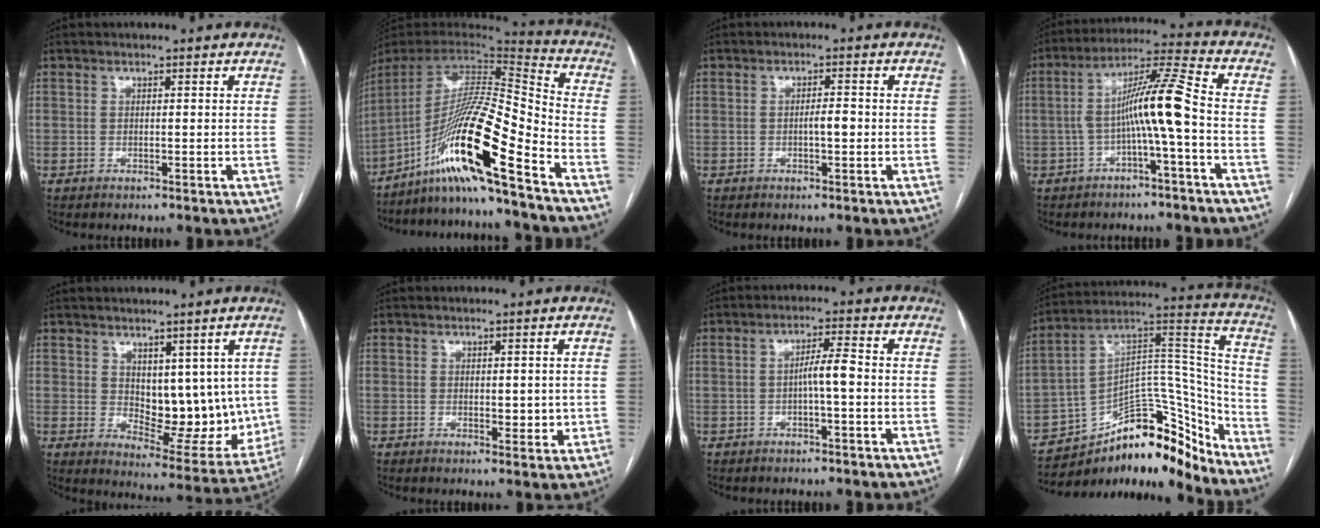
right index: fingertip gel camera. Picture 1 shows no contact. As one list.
[{"total": 19.5, "force": [-12.4, -1.4, 14.9], "torque": [-0.295, -0.009, -0.231]}, {"total": 2.1, "force": [-0.4, 0.5, 2.0], "torque": [-0.033, 0.003, -0.008]}, {"total": 9.7, "force": [-2.1, -0.6, 9.4], "torque": [-0.165, 0.031, -0.038]}, {"total": 11.4, "force": [2.2, 6.6, 9.1], "torque": [-0.106, -0.008, 0.052]}, {"total": 2.6, "force": [0.0, 1.3, 2.2], "torque": [-0.029, -0.005, 0.004]}, {"total": 3.6, "force": [-0.7, 0.1, 3.6], "torque": [-0.058, 0.007, -0.011]}, {"total": 20.3, "force": [-16.6, 7.2, 9.1], "torque": [-0.124, 0.071, -0.259]}]